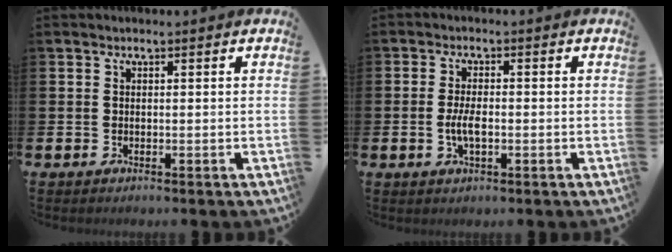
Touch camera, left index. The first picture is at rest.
{"total": 3.4, "force": [-0.7, 1.3, 3.1], "torque": [-0.045, -0.002, -0.015]}